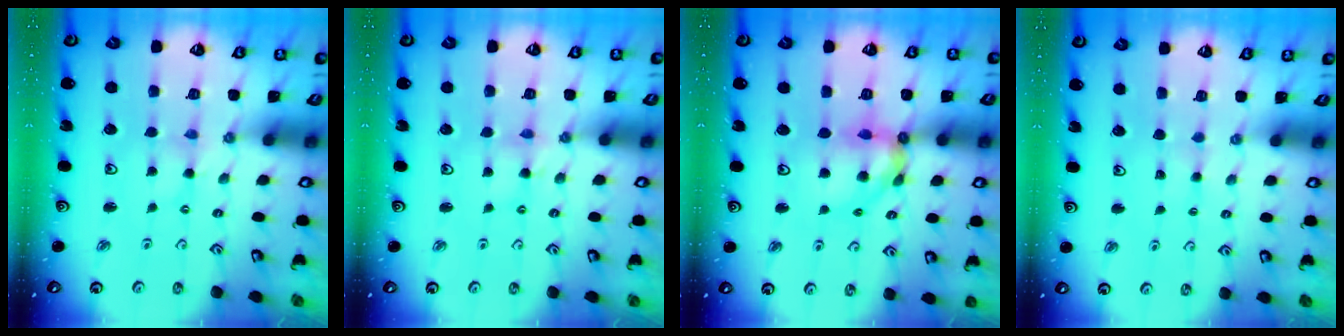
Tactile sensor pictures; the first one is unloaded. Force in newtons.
{"total": 3.2, "press": 3.2, "slide": 0.3}
{"total": 12.9, "press": 12.8, "slide": 1.5}
{"total": 1.8, "press": 1.7, "slide": 0.4}